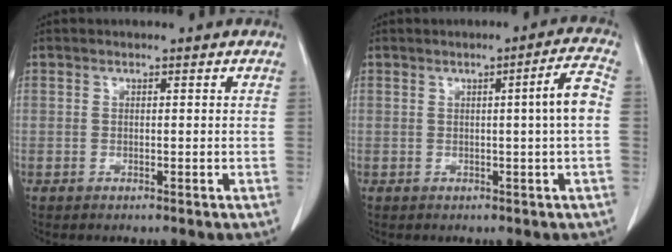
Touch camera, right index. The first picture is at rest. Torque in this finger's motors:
{"motor_torque": [0.44, -0.10, 0.12, 0.03]}